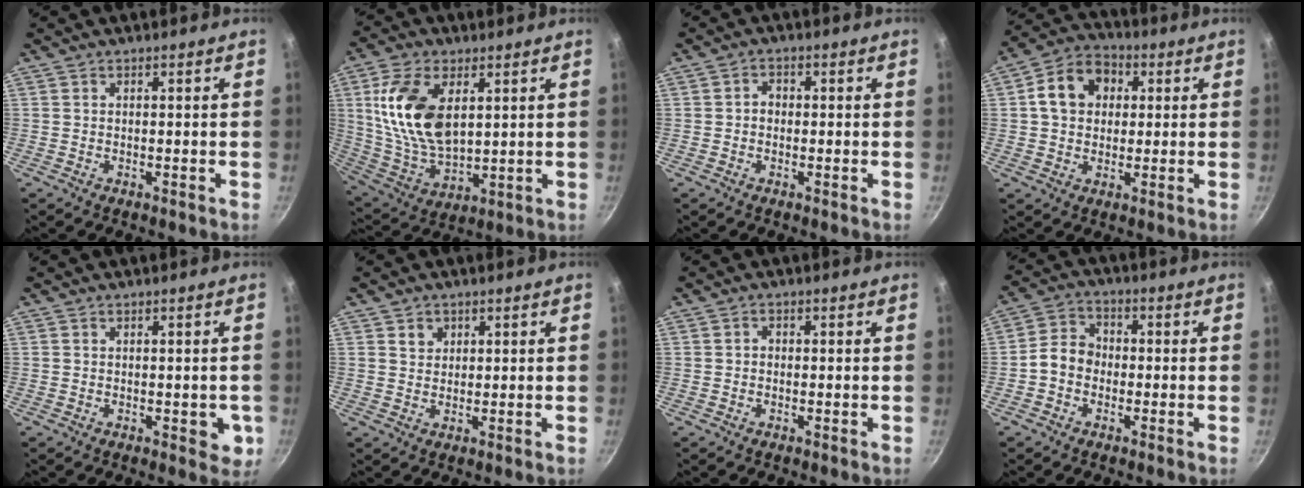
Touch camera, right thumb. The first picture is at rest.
{"total": 16.8, "force": [4.5, 9.6, 13.1], "torque": [-0.238, -0.020, 0.098]}
{"total": 2.7, "force": [-0.2, 2.3, 1.5], "torque": [-0.010, 0.011, -0.005]}
{"total": 10.9, "force": [2.2, 8.6, 6.2], "torque": [-0.076, 0.020, 0.021]}
{"total": 4.0, "force": [-0.6, 2.3, 3.2], "torque": [-0.020, 0.000, -0.007]}
{"total": 2.6, "force": [1.1, 2.2, 0.8], "torque": [0.000, 0.000, 0.018]}
{"total": 1.2, "force": [-0.1, 1.0, 0.6], "torque": [-0.010, 0.006, -0.004]}
{"total": 6.1, "force": [-1.3, 5.0, 3.2], "torque": [-0.033, 0.024, -0.041]}